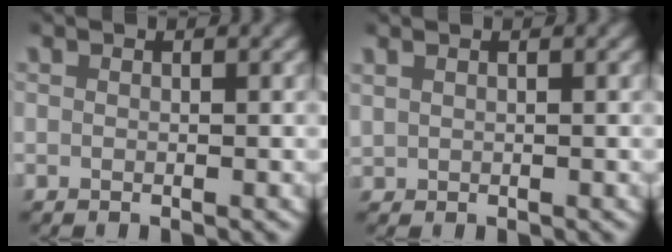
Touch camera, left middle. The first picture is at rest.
{"total": 1.0, "force": [0.7, 0.6, 0.4], "torque": [-0.011, 0.004, 0.015]}